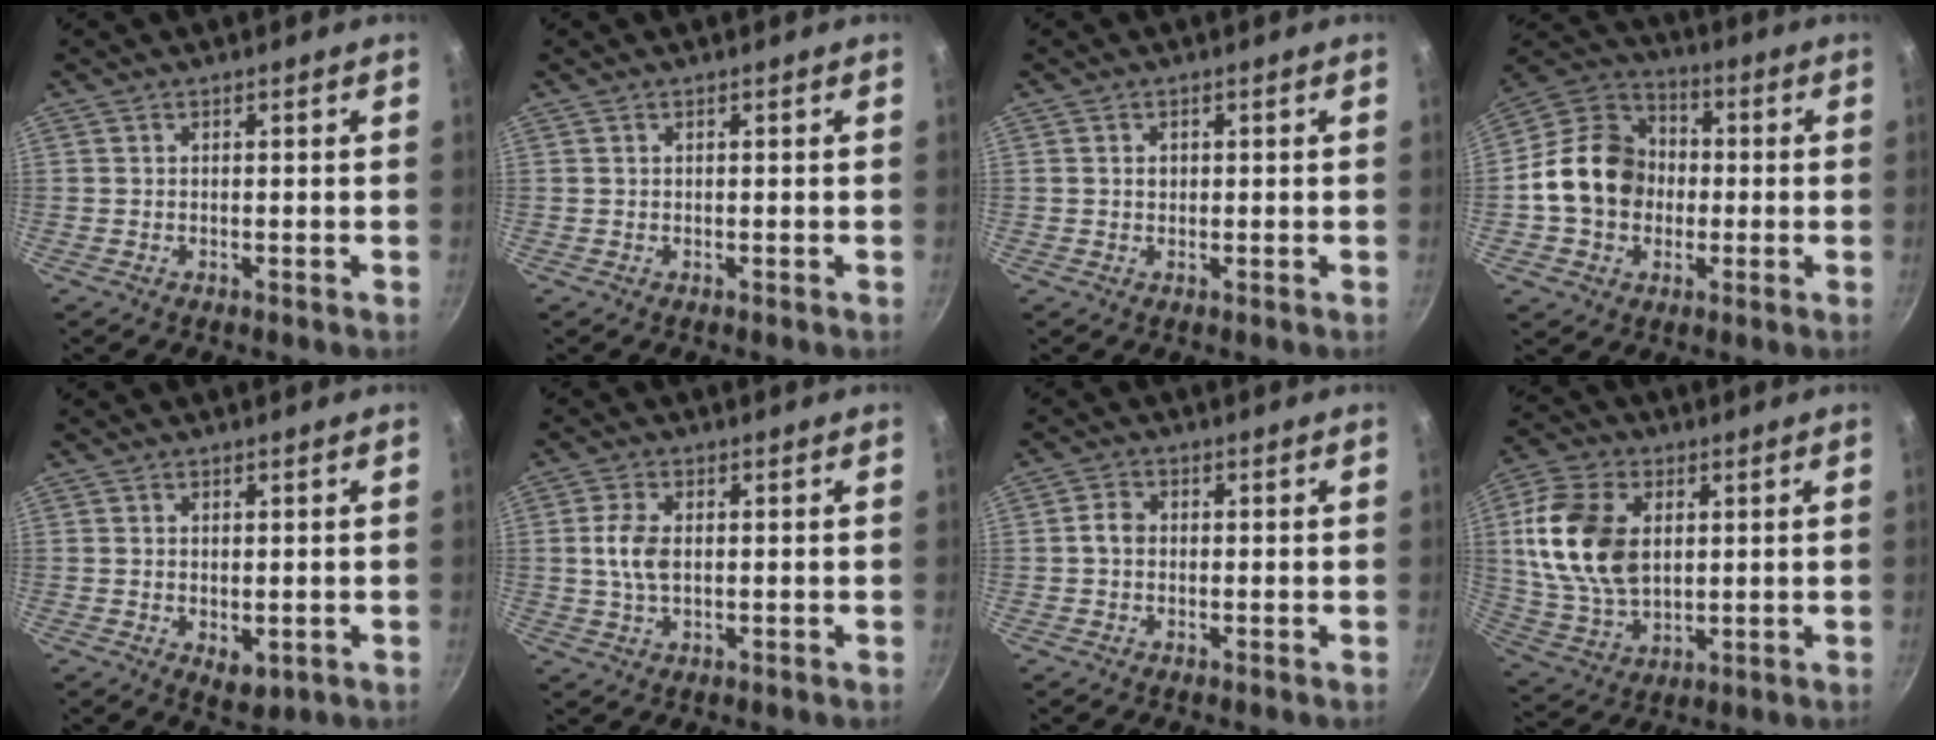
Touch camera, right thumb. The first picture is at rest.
{"total": 0.0}
{"total": 1.2, "force": [0.1, 1.0, 0.6], "torque": [-0.006, 0.003, 0.002]}
{"total": 15.9, "force": [-1.0, 13.1, 8.9], "torque": [-0.125, 0.036, -0.032]}
{"total": 3.8, "force": [-0.5, 2.4, 2.9], "torque": [-0.042, -0.012, -0.003]}
{"total": 5.4, "force": [0.3, 3.1, 4.4], "torque": [-0.086, 0.005, 0.006]}
{"total": 2.8, "force": [-0.1, 2.2, 1.7], "torque": [-0.026, 0.011, -0.006]}
{"total": 17.0, "force": [2.9, 11.2, 12.5], "torque": [-0.230, -0.003, 0.060]}